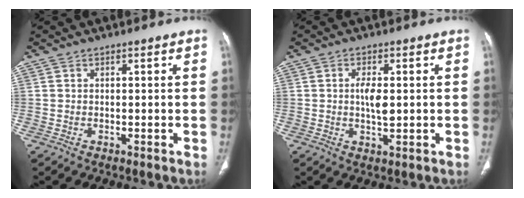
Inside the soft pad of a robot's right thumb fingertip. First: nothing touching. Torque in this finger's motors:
{"motor_torque": [3.09, 1.92, 0.24, -0.45, 0.15]}